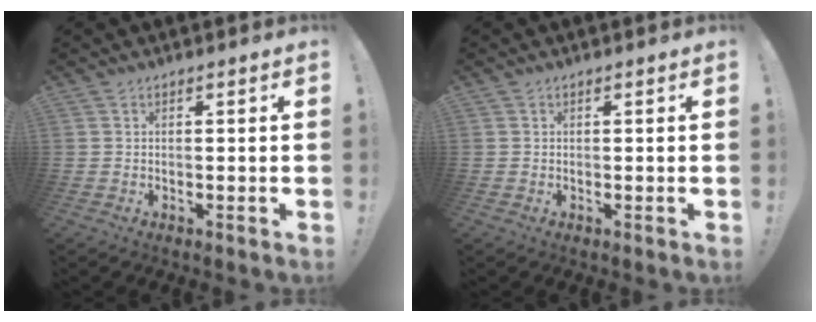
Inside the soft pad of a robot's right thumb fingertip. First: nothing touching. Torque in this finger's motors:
{"motor_torque": [0.03, -0.19, -0.07, 0.15, -0.05]}